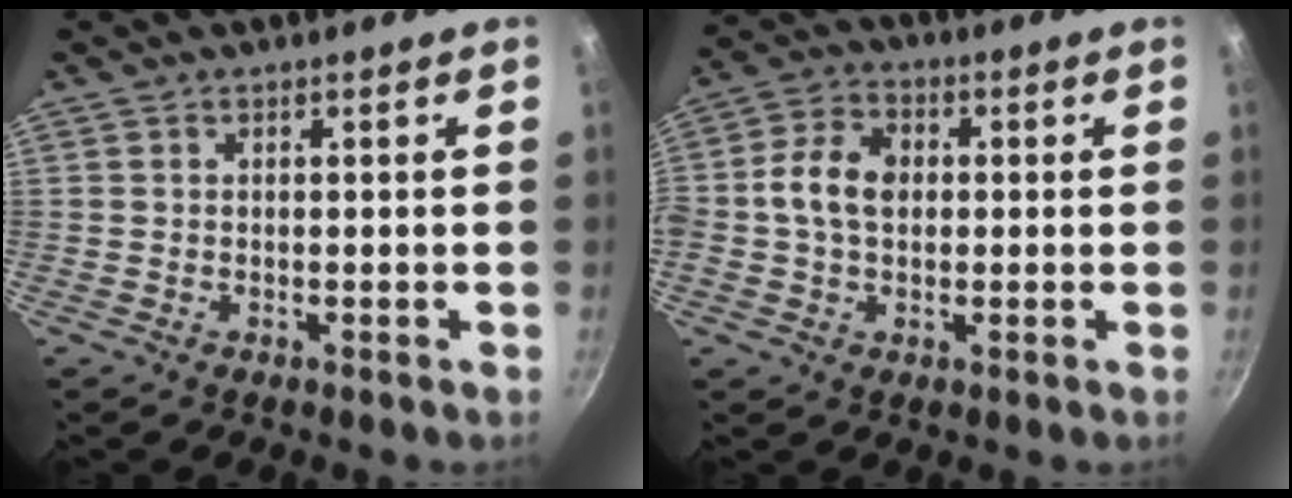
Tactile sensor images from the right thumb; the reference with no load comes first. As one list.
[{"total": 8.9, "force": [0.3, 6.3, 6.3], "torque": [-0.106, 0.017, -0.012]}]